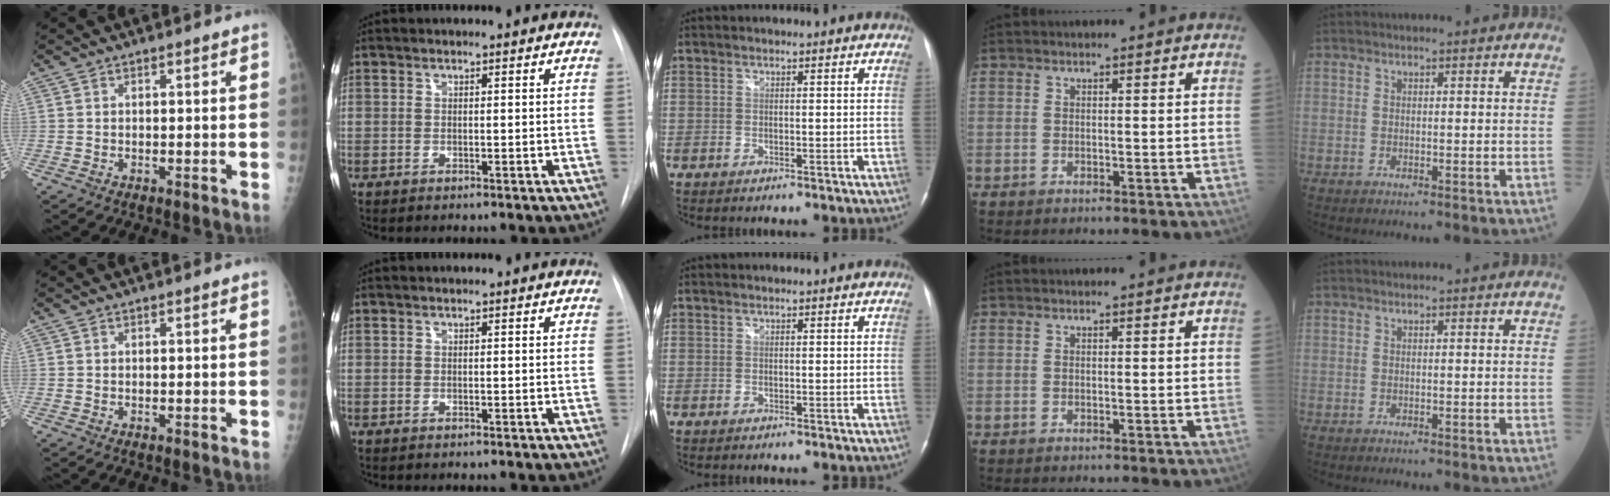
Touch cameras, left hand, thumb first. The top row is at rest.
{}